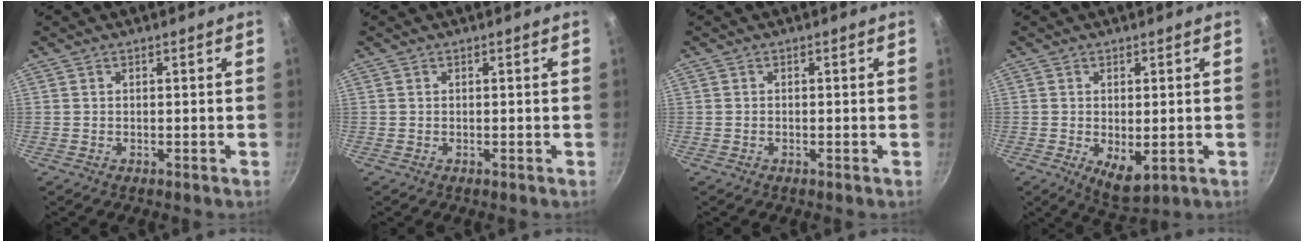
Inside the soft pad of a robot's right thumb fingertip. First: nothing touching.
{"total": 0.0}
{"total": 0.0}
{"total": 5.8, "force": [-0.9, 2.9, 5.0], "torque": [-0.068, -0.015, -0.002]}